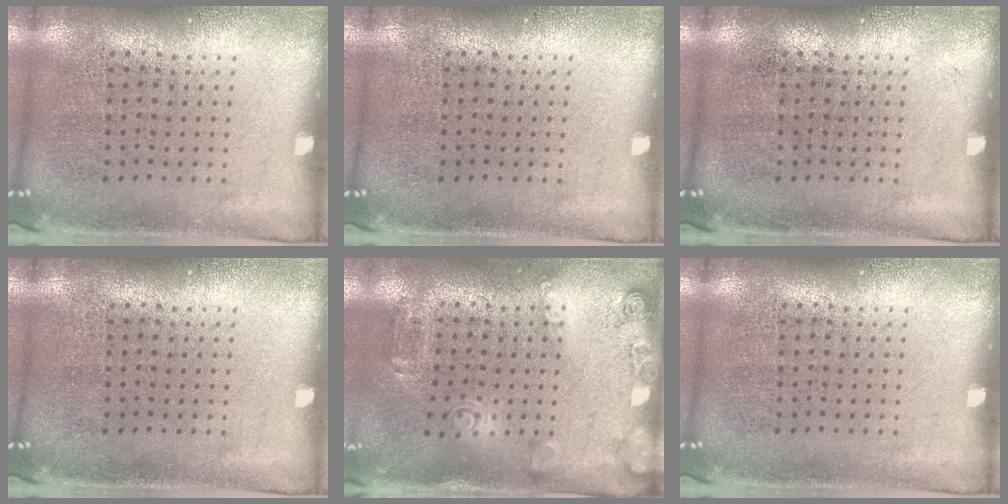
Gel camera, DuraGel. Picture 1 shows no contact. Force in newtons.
{"total": 0.0}
{"total": 0.0}
{"total": 0.0}
{"total": 2.0, "press": 1.2, "slide": 1.5}
{"total": 0.0}